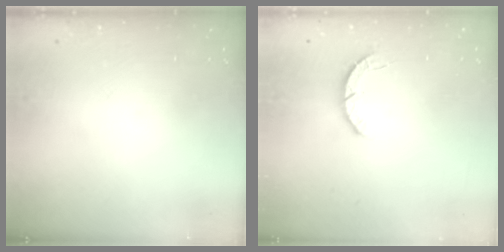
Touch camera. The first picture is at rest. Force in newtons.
{"total": 2.8, "press": 2.8, "slide": 0.4}